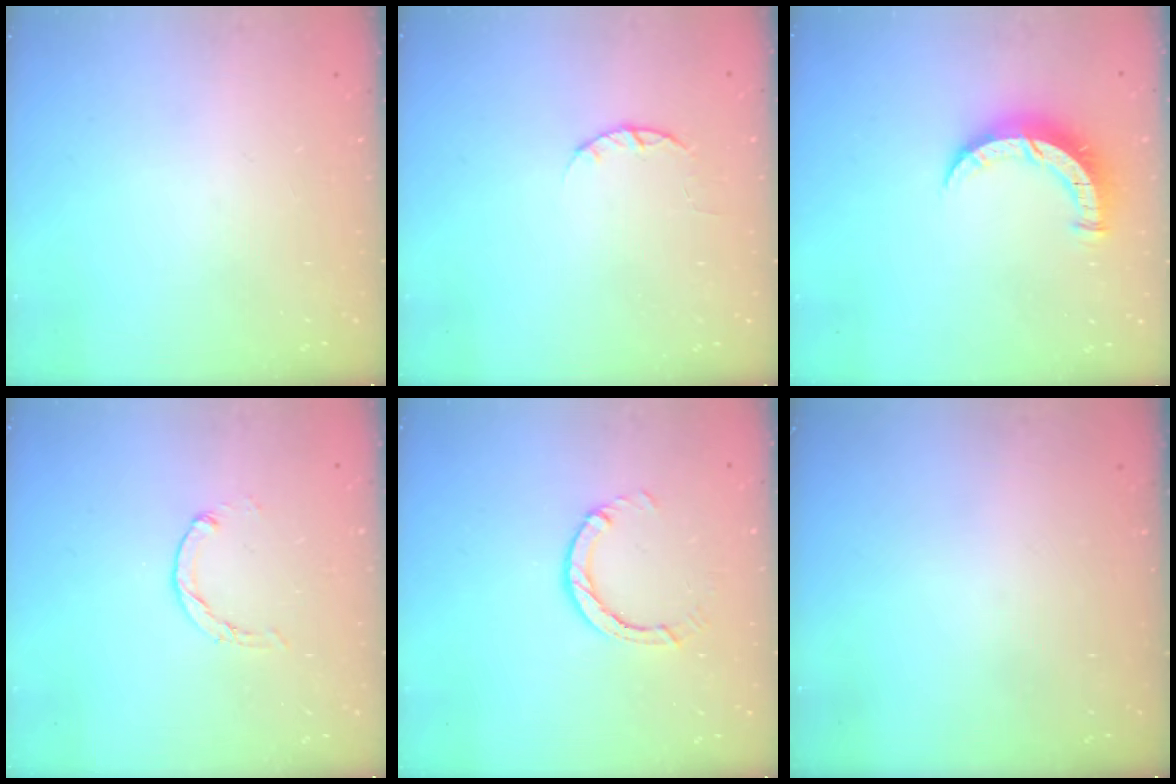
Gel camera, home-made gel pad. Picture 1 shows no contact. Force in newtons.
{"total": 2.4, "press": 2.4, "slide": 0.4}
{"total": 8.0, "press": 7.9, "slide": 1.0}
{"total": 0.7, "press": 0.7, "slide": 0.2}
{"total": 2.9, "press": 2.9, "slide": 0.5}
{"total": 0.0}